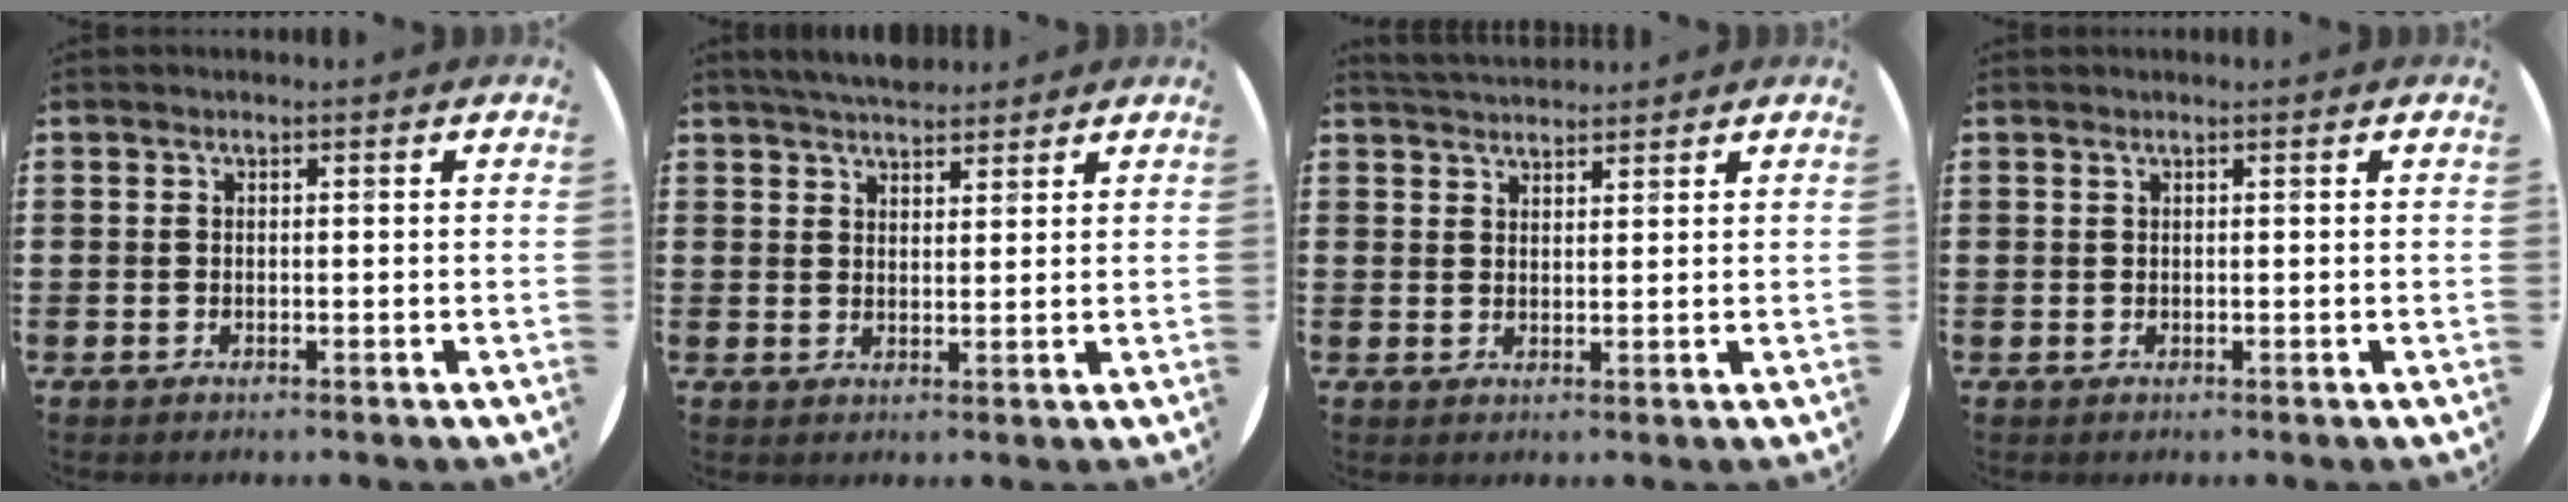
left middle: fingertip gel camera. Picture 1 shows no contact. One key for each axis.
{"total": 4.3, "fx": 4.1, "fy": 0.7, "fz": 1.0, "tx": -0.028, "ty": -0.009, "tz": 0.076}
{"total": 3.1, "fx": 3.0, "fy": 0.3, "fz": 0.2, "tx": -0.010, "ty": -0.007, "tz": 0.057}
{"total": 0.0}